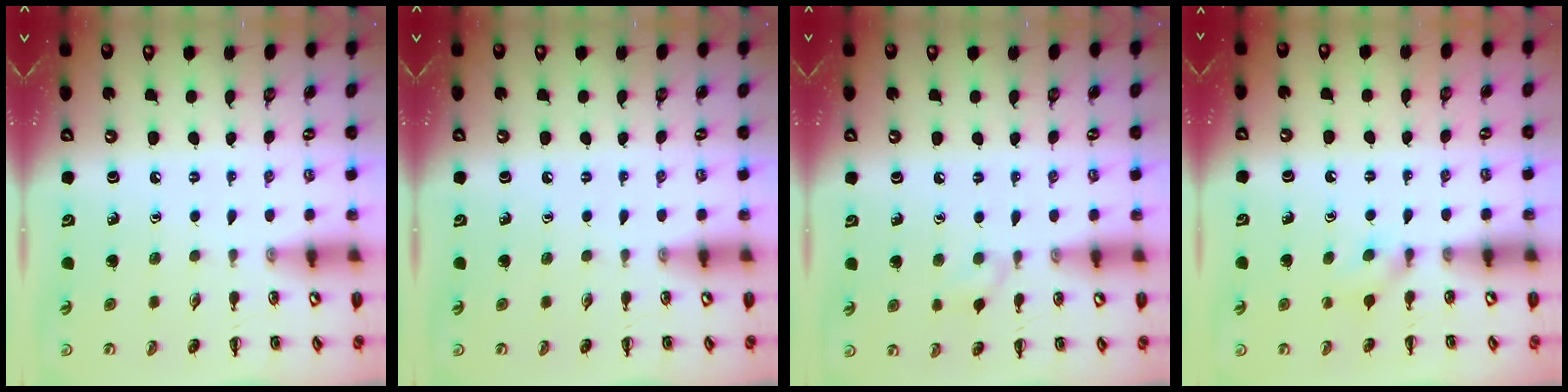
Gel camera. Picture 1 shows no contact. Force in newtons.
{"total": 0.0}
{"total": 4.8, "press": 4.4, "slide": 1.8}
{"total": 4.1, "press": 3.8, "slide": 1.4}